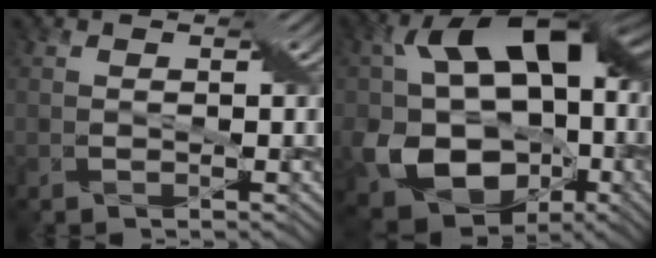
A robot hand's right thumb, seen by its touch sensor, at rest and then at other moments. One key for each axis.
{"total": 18.0, "fx": -1.7, "fy": 13.3, "fz": 12.0, "tx": -0.210, "ty": -0.028, "tz": -0.014}